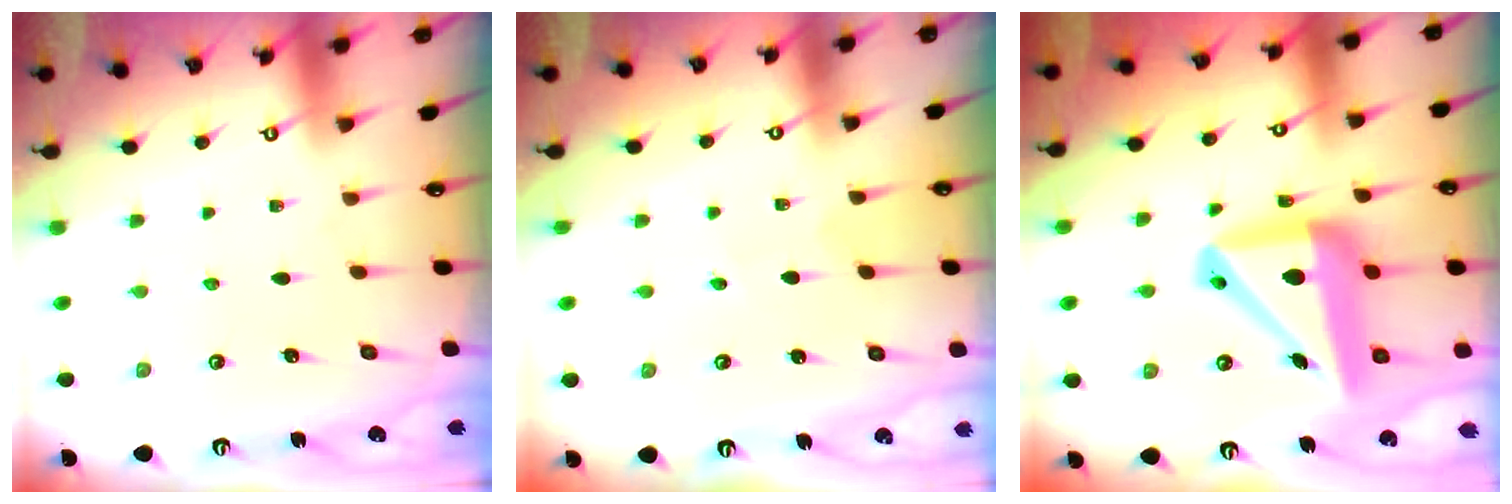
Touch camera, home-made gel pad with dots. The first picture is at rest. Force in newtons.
{"total": 2.6, "press": 2.6, "slide": 0.3}
{"total": 16.7, "press": 16.6, "slide": 2.3}